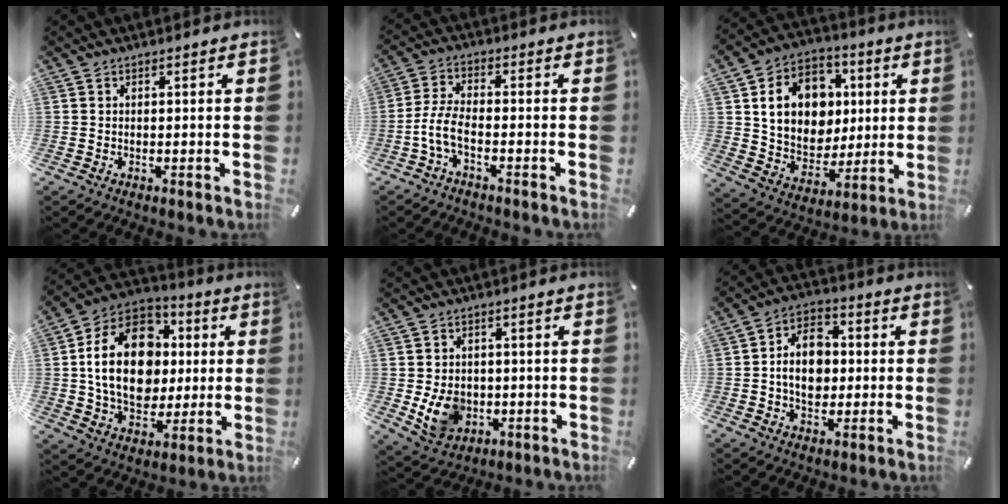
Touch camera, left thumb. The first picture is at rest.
{"total": 6.3, "force": [-2.8, 2.3, 5.1], "torque": [-0.118, -0.004, -0.055]}
{"total": 15.7, "force": [3.8, 13.3, 7.4], "torque": [-0.123, -0.003, 0.080]}
{"total": 20.4, "force": [1.3, 15.6, 13.1], "torque": [-0.255, 0.012, 0.024]}
{"total": 8.9, "force": [-1.3, 7.5, 4.7], "torque": [-0.093, 0.006, -0.021]}
{"total": 10.4, "force": [-0.6, 8.0, 6.7], "torque": [-0.122, 0.012, -0.012]}